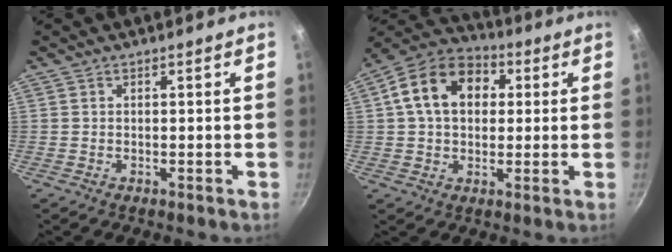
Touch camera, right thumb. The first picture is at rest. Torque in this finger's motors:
{"motor_torque": [1.22, 2.12, 0.71, -0.31, 0.27]}